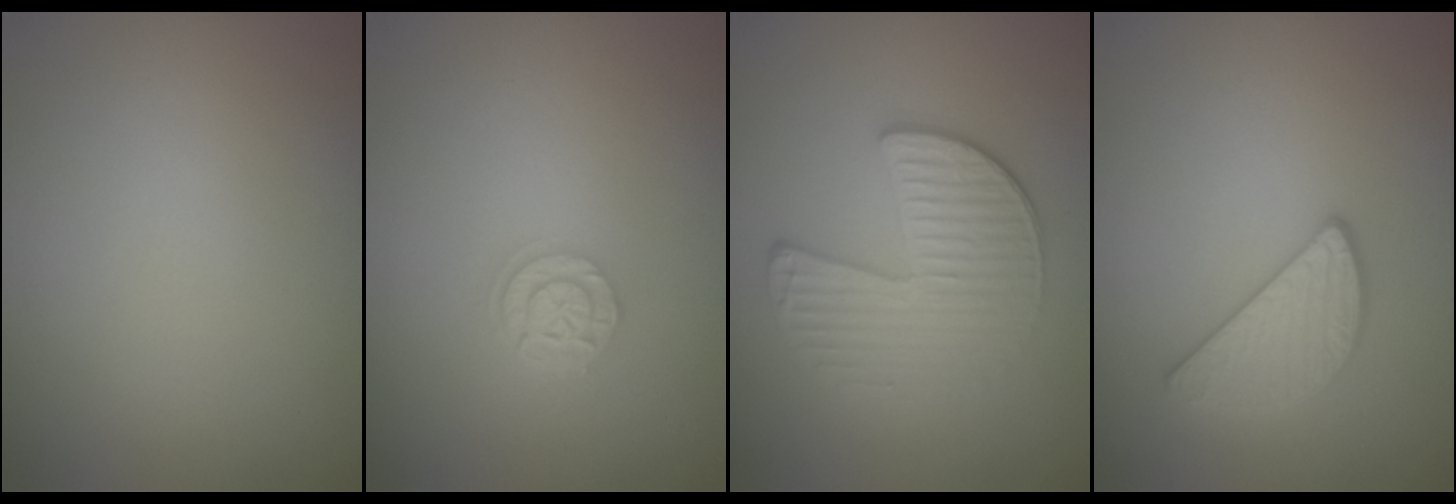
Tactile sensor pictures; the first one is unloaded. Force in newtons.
{"total": 2.2, "press": 1.8, "slide": 1.2}
{"total": 3.8, "press": 3.4, "slide": 1.7}
{"total": 2.8, "press": 2.7, "slide": 0.4}